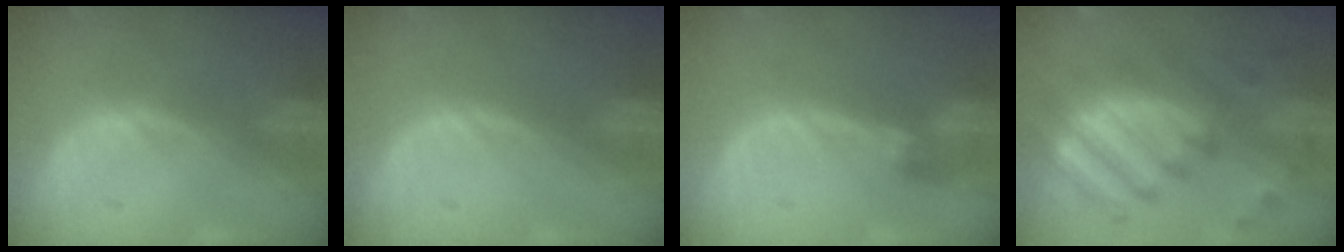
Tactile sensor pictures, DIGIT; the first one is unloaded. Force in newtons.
{"total": 0.0}
{"total": 3.0, "press": 2.7, "slide": 1.4}
{"total": 11.3, "press": 10.6, "slide": 3.9}